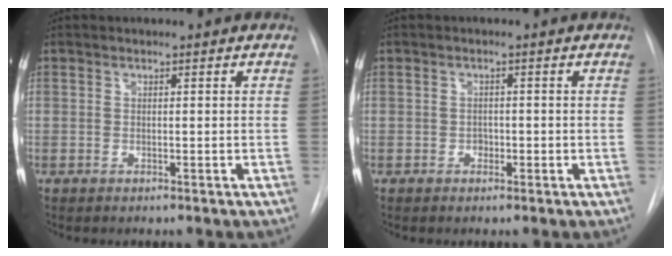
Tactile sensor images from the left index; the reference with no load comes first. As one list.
[{"total": 1.1, "force": [-0.4, 0.9, 0.5], "torque": [-0.006, 0.004, -0.006]}]